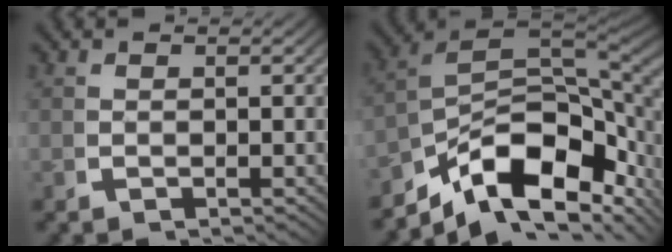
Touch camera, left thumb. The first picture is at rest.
{"total": 16.4, "force": [-2.9, 10.0, 12.6], "torque": [-0.211, -0.042, -0.030]}